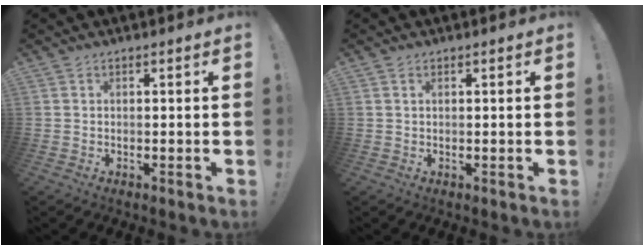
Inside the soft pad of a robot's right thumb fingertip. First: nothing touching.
{"total": 0.7, "force": [0.3, 0.3, 0.5], "torque": [-0.008, -0.001, 0.006]}